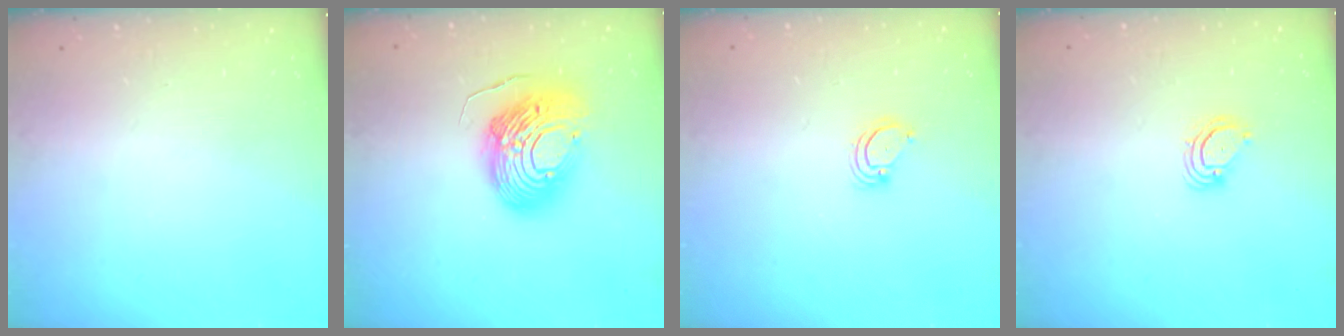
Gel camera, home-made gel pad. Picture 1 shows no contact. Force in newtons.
{"total": 17.4, "press": 17.3, "slide": 1.6}
{"total": 3.4, "press": 3.3, "slide": 0.3}
{"total": 3.9, "press": 3.9, "slide": 0.4}